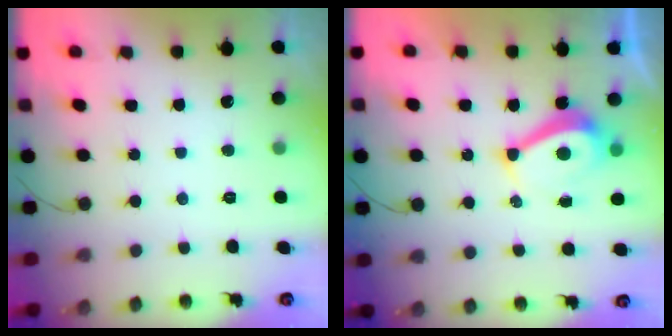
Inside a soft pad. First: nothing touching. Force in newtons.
{"total": 7.7, "press": 7.6, "slide": 0.9}